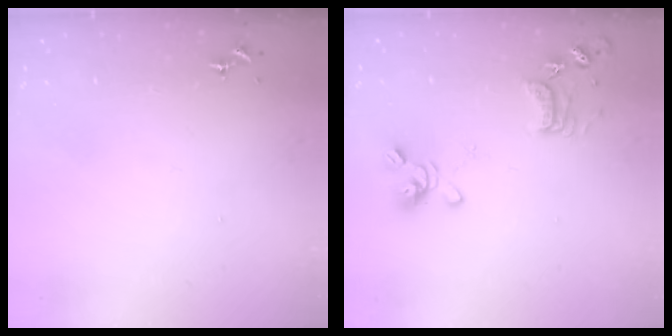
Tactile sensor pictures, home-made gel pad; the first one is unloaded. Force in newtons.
{"total": 13.1, "press": 13.0, "slide": 1.3}